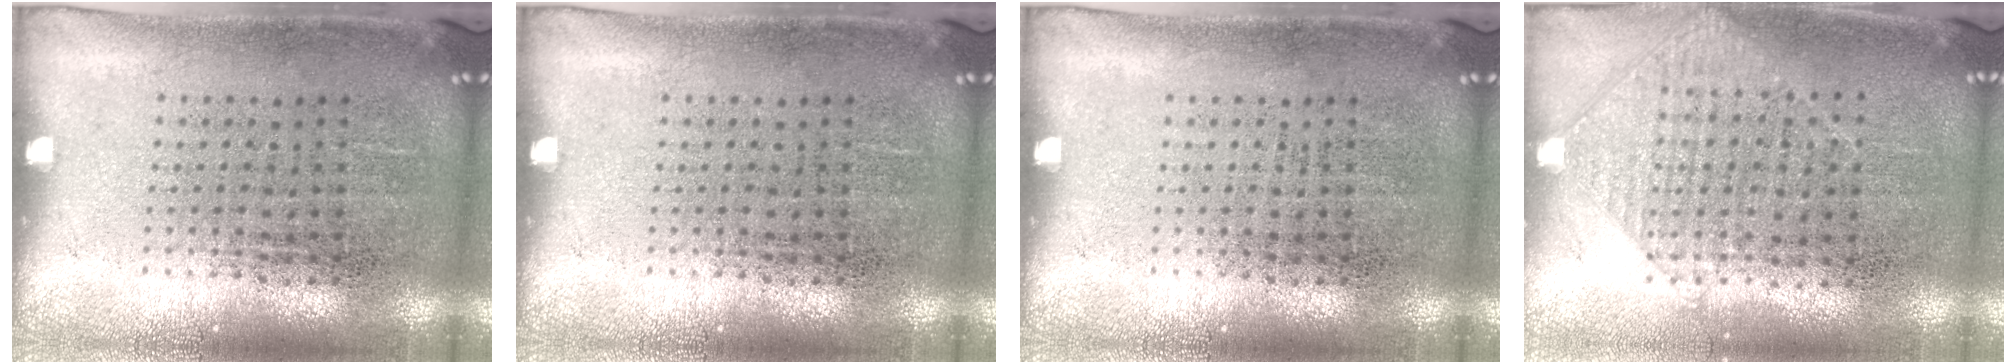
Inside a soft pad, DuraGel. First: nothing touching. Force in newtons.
{"total": 0.0}
{"total": 0.0}
{"total": 0.9, "press": 0.9, "slide": 0.3}